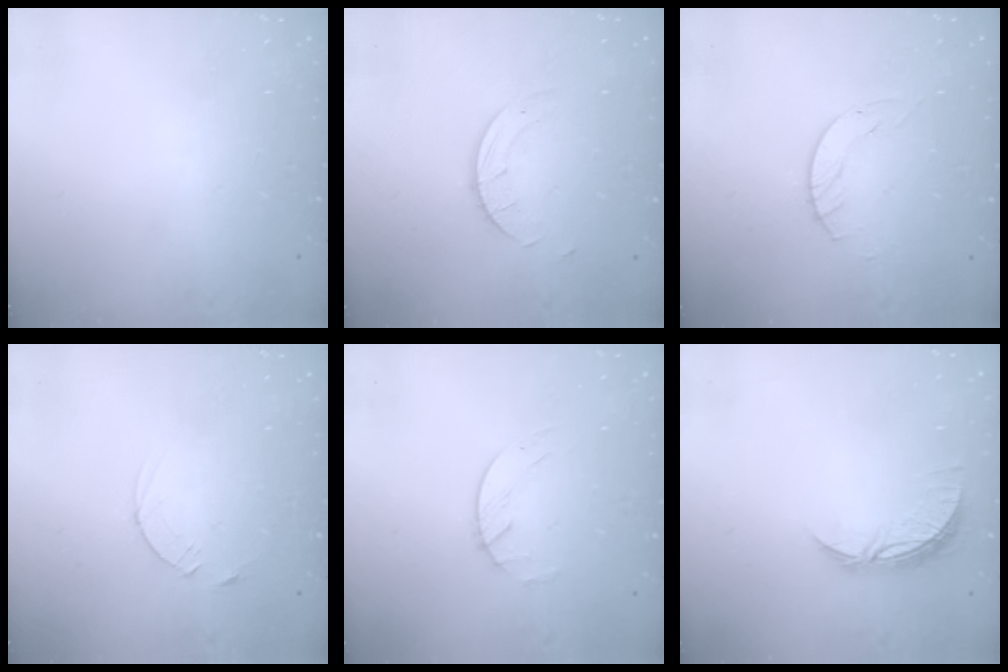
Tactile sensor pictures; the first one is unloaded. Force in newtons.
{"total": 3.1, "press": 3.1, "slide": 0.2}
{"total": 2.9, "press": 2.9, "slide": 0.4}
{"total": 2.5, "press": 2.5, "slide": 0.3}
{"total": 2.2, "press": 2.2, "slide": 0.4}
{"total": 7.2, "press": 7.2, "slide": 0.4}